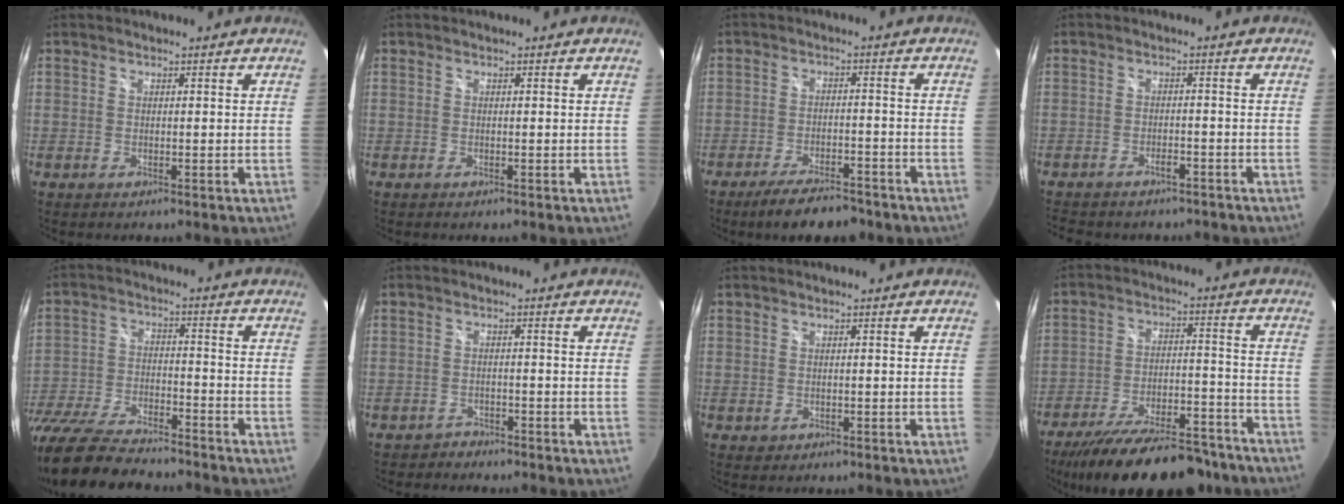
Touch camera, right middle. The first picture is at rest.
{"total": 0.0}
{"total": 8.9, "force": [-7.2, 2.5, 4.6], "torque": [-0.097, -0.009, -0.113]}
{"total": 7.6, "force": [-6.4, 3.0, 2.8], "torque": [-0.070, -0.009, -0.091]}
{"total": 20.1, "force": [-16.6, 5.1, 10.1], "torque": [-0.216, -0.046, -0.289]}
{"total": 1.9, "force": [-1.6, 0.8, -0.3], "torque": [0.001, 0.004, -0.031]}
{"total": 0.7, "force": [0.0, 0.6, 0.3], "torque": [-0.003, -0.003, 0.000]}
{"total": 23.7, "force": [-19.6, 7.0, 11.4], "torque": [-0.205, -0.017, -0.274]}